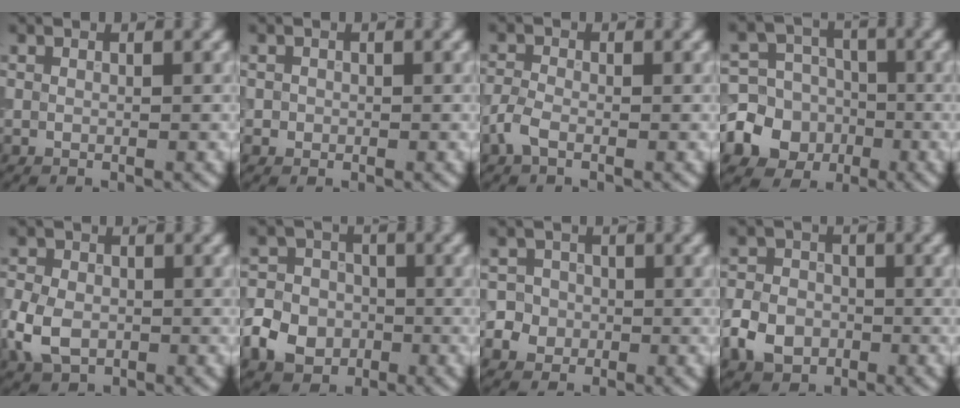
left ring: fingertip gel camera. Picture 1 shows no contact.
{"total": 0.6, "force": [0.0, 0.6, 0.0], "torque": [0.006, -0.003, -0.002]}
{"total": 1.9, "force": [-1.0, 1.0, 1.3], "torque": [-0.030, 0.002, -0.026]}
{"total": 10.1, "force": [-3.4, 9.2, 2.4], "torque": [-0.044, -0.015, -0.085]}
{"total": 4.9, "force": [-1.4, 3.6, 3.0], "torque": [-0.072, -0.006, -0.033]}
{"total": 5.5, "force": [-2.1, 4.6, 2.2], "torque": [-0.034, 0.002, -0.057]}
{"total": 5.1, "force": [-1.4, 4.8, 1.2], "torque": [-0.003, 0.015, -0.042]}
{"total": 4.6, "force": [-1.9, 3.6, 2.1], "torque": [-0.042, -0.001, -0.044]}